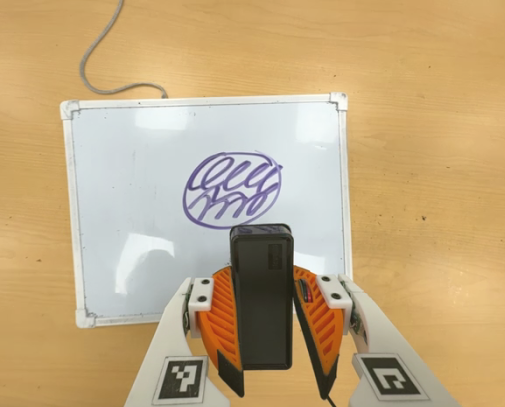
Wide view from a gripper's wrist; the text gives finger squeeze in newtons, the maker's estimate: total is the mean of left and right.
{"total": 7.4, "left": 6.4, "right": 8.5}